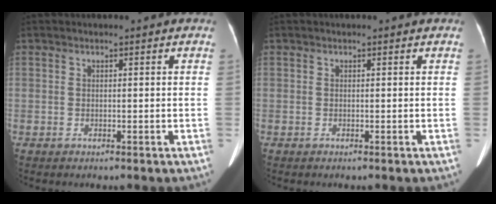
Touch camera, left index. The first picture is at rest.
{"total": 1.2, "force": [1.0, 0.2, 0.5], "torque": [-0.003, 0.002, 0.008]}